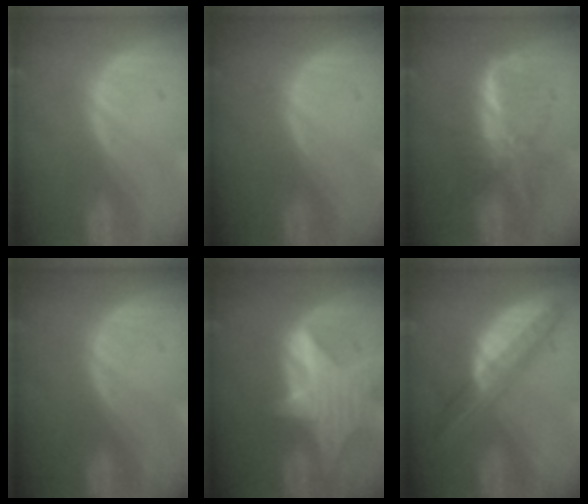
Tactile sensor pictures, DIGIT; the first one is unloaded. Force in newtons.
{"total": 0.0}
{"total": 6.1, "press": 6.1, "slide": 0.4}
{"total": 0.0}
{"total": 7.4, "press": 6.9, "slide": 2.5}
{"total": 7.4, "press": 6.2, "slide": 3.9}